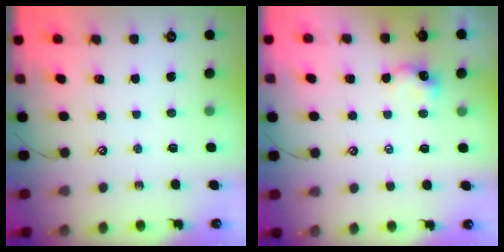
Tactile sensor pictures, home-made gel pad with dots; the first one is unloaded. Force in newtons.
{"total": 0.7, "press": 0.7, "slide": 0.1}